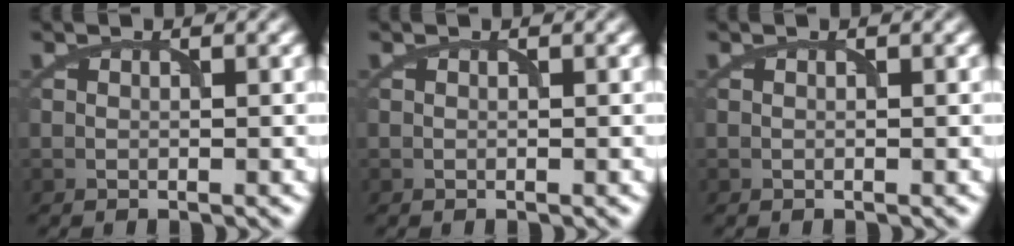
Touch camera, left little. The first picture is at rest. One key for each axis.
{"total": 0.0}
{"total": 0.0}